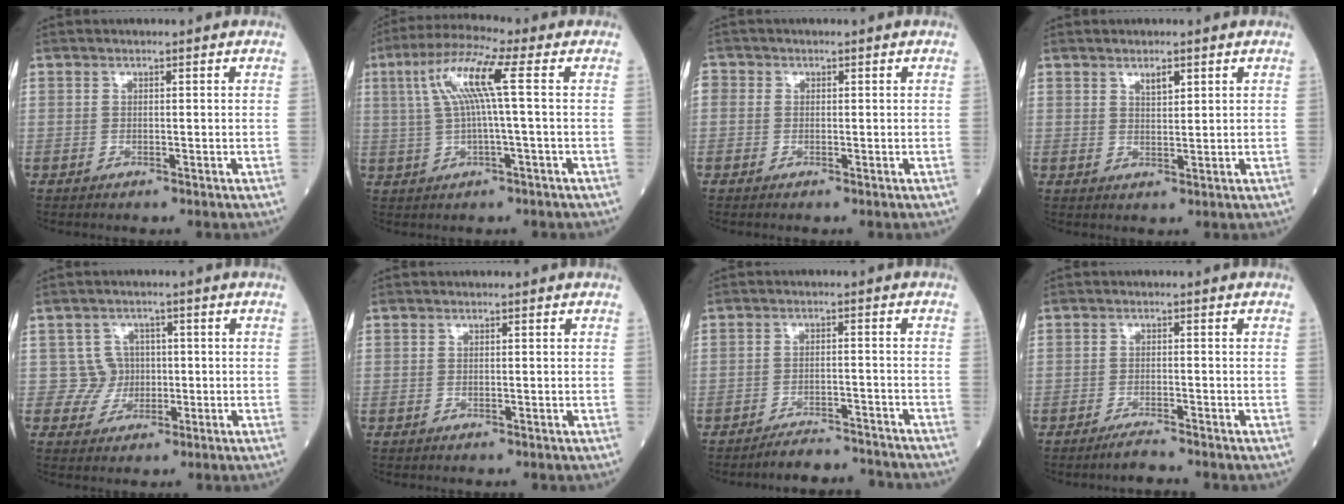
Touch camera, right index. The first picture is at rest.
{"total": 8.9, "force": [1.8, -0.3, 8.7], "torque": [-0.177, 0.025, 0.035]}
{"total": 1.9, "force": [-0.1, 1.8, 0.6], "torque": [-0.017, 0.008, -0.005]}
{"total": 2.1, "force": [1.4, 0.6, 1.5], "torque": [-0.029, -0.003, 0.026]}
{"total": 3.7, "force": [-0.1, 3.7, -0.3], "torque": [0.018, 0.008, -0.002]}
{"total": 0.0}
{"total": 7.4, "force": [-7.3, 0.2, 0.6], "torque": [-0.004, 0.003, -0.108]}
{"total": 2.1, "force": [-2.0, -0.5, 0.7], "torque": [-0.021, -0.010, -0.035]}